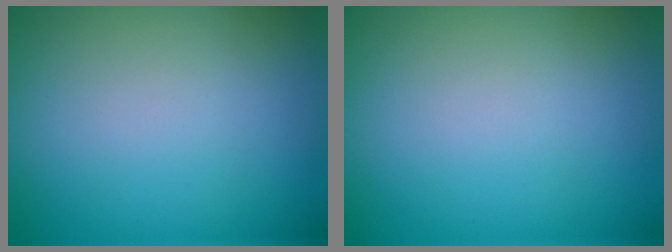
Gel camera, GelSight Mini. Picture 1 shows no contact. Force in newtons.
{"total": 0.0}